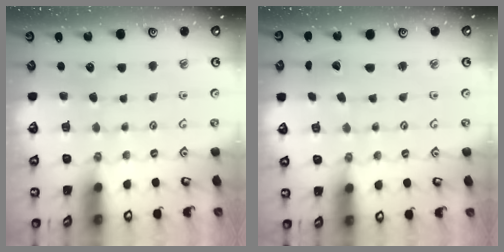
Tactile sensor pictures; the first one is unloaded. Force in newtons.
{"total": 2.6, "press": 2.6, "slide": 0.1}